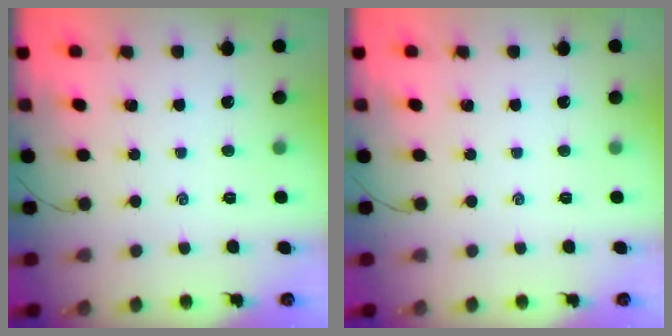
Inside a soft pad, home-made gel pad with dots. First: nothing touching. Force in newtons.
{"total": 0.0}